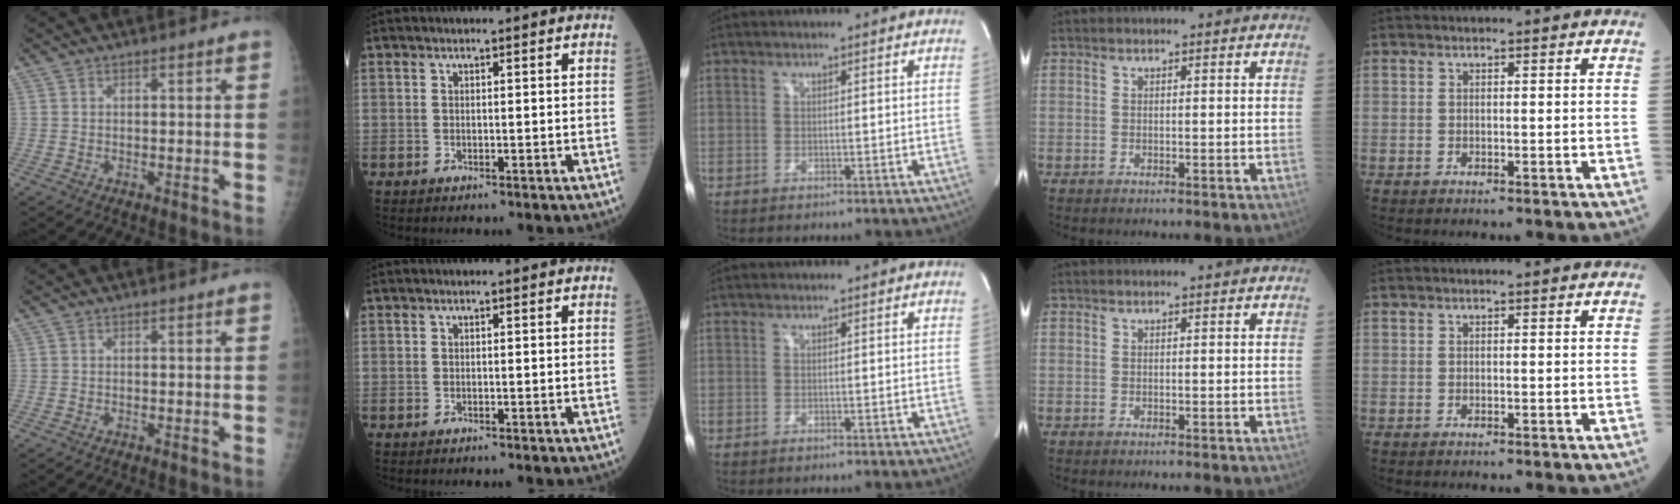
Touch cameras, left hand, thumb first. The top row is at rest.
{}